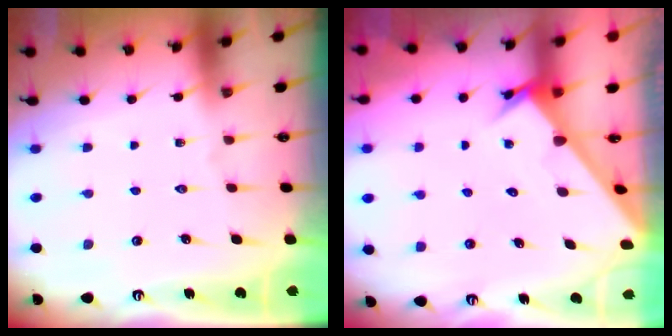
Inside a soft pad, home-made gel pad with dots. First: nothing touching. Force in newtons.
{"total": 2.8, "press": 2.8, "slide": 0.0}